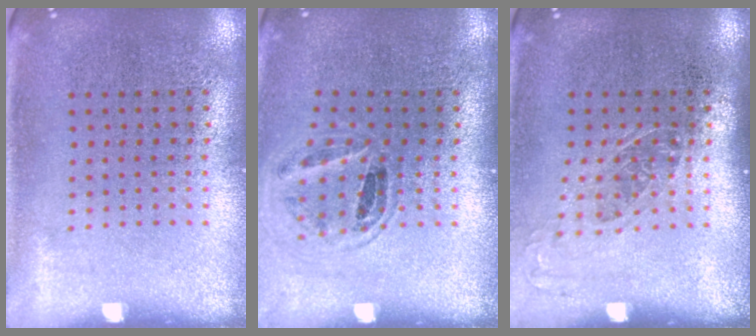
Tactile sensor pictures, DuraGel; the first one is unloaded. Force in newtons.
{"total": 0.9, "press": 0.9, "slide": 0.3}
{"total": 1.2, "press": 0.9, "slide": 0.7}